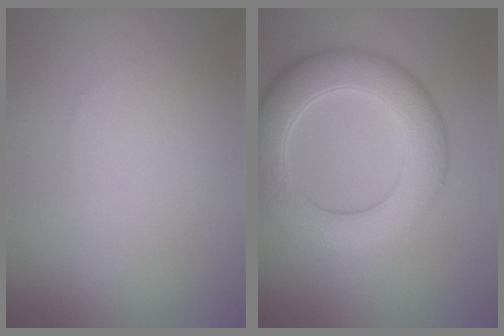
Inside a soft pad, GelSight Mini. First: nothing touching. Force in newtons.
{"total": 7.7, "press": 7.7, "slide": 0.3}